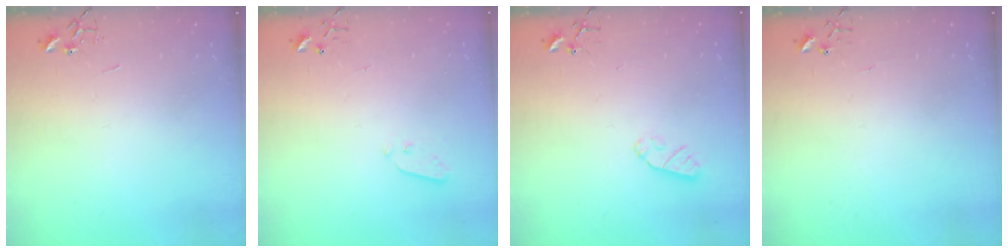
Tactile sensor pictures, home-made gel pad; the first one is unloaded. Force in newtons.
{"total": 3.8, "press": 3.8, "slide": 0.1}
{"total": 5.4, "press": 5.4, "slide": 0.4}
{"total": 3.6, "press": 3.6, "slide": 0.4}